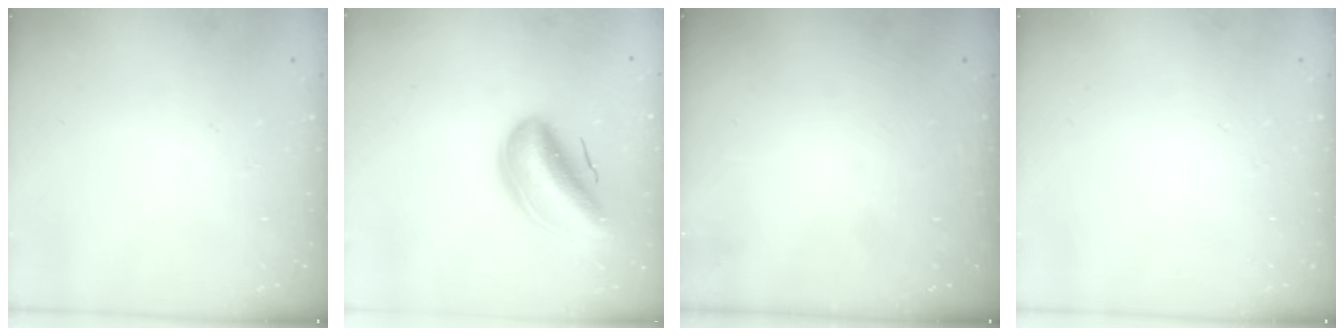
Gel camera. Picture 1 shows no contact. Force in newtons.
{"total": 15.9, "press": 15.3, "slide": 4.1}
{"total": 0.0}
{"total": 0.0}